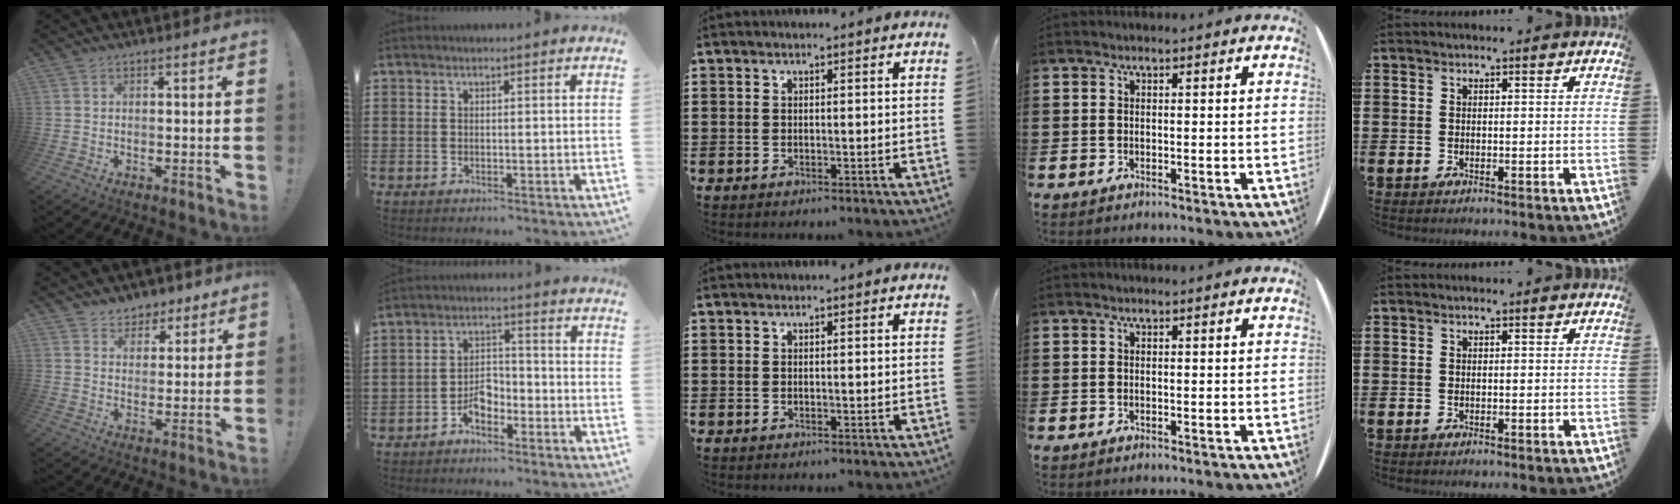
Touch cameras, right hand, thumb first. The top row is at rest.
{"thumb": {"total": 6.2, "force": [4.3, 4.4, 0.4], "torque": [0.007, -0.037, 0.083]}, "index": {"total": 4.1, "force": [-2.6, 2.3, 2.2], "torque": [-0.044, 0.007, -0.052]}}